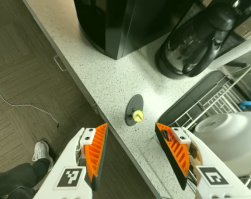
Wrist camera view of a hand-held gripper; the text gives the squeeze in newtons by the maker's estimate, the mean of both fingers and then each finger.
{"total": 0.5, "left": 0.4, "right": 0.7}